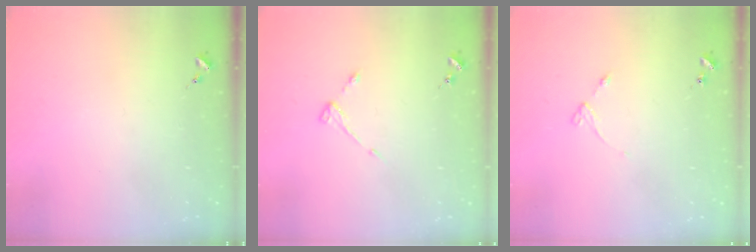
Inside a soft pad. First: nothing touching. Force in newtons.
{"total": 3.2, "press": 3.1, "slide": 0.5}
{"total": 4.0, "press": 3.9, "slide": 0.5}